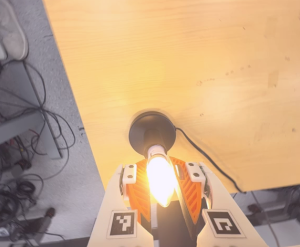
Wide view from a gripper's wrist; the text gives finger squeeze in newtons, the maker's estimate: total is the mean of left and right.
{"total": 14.7, "left": 13.6, "right": 15.7}